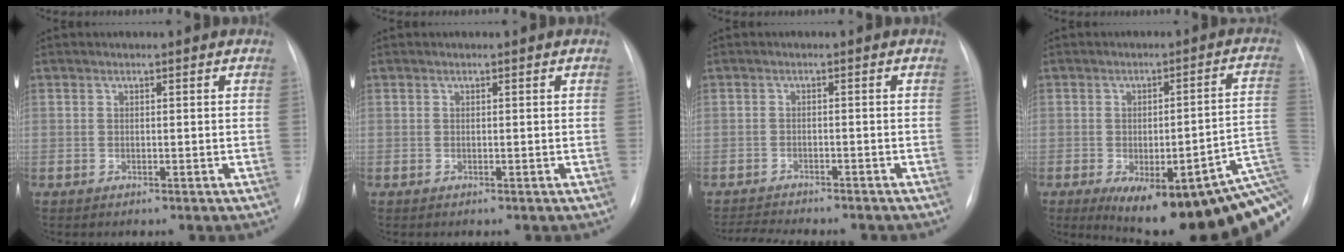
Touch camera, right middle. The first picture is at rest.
{"total": 0.0}
{"total": 7.7, "force": [-7.1, 1.0, 2.8], "torque": [-0.042, -0.008, -0.102]}
{"total": 23.7, "force": [-10.1, 5.9, 20.6], "torque": [-0.187, 0.002, -0.123]}